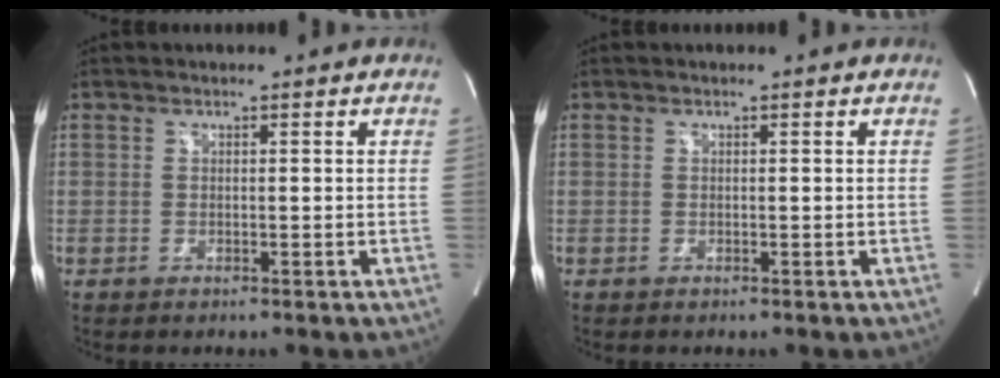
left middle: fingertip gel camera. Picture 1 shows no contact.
{"total": 0.0}